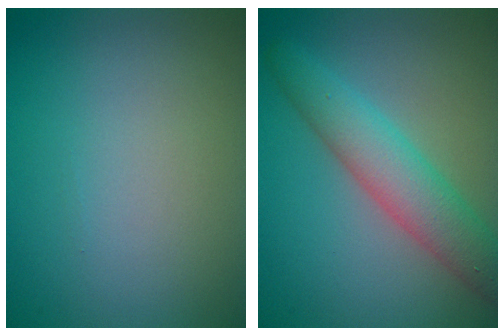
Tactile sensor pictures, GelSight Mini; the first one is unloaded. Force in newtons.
{"total": 5.1, "press": 5.1, "slide": 0.3}